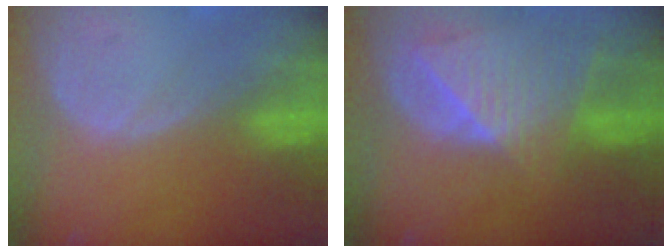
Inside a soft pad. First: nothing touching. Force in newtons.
{"total": 9.2, "press": 8.3, "slide": 4.0}